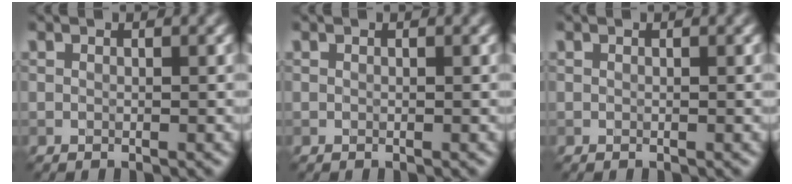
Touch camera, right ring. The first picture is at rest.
{"total": 0.0}
{"total": 0.0}